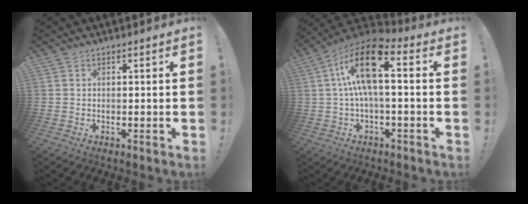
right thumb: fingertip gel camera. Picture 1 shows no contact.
{"total": 15.3, "force": [3.1, 6.0, 13.8], "torque": [-0.251, 0.000, 0.049]}